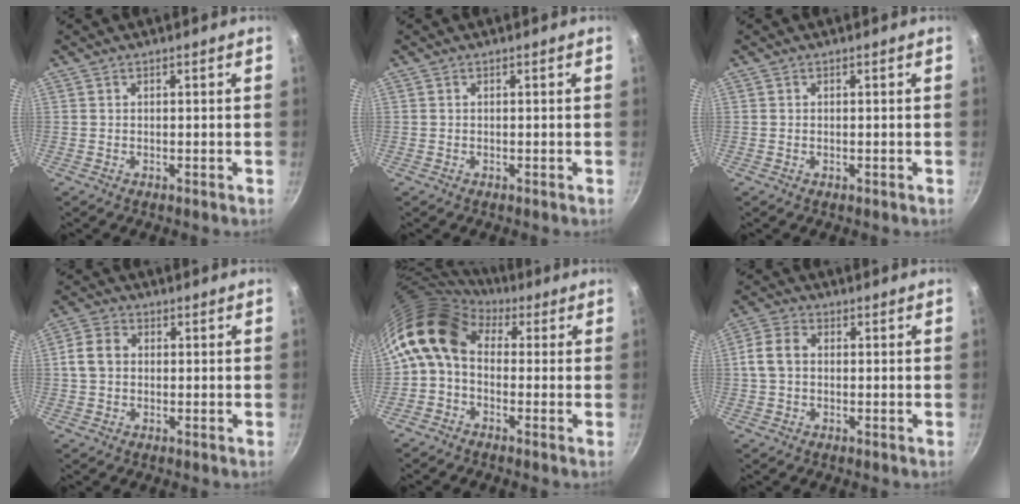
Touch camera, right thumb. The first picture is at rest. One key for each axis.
{"total": 0.0}
{"total": 0.0}
{"total": 5.3, "fx": 0.3, "fy": 4.2, "fz": 3.2, "tx": -0.054, "ty": 0.012, "tz": -0.005}
{"total": 10.3, "fx": 1.9, "fy": 7.4, "fz": 7.0, "tx": -0.114, "ty": 0.022, "tz": 0.010}
{"total": 5.6, "fx": 0.2, "fy": 4.1, "fz": 3.8, "tx": -0.077, "ty": 0.016, "tz": -0.007}